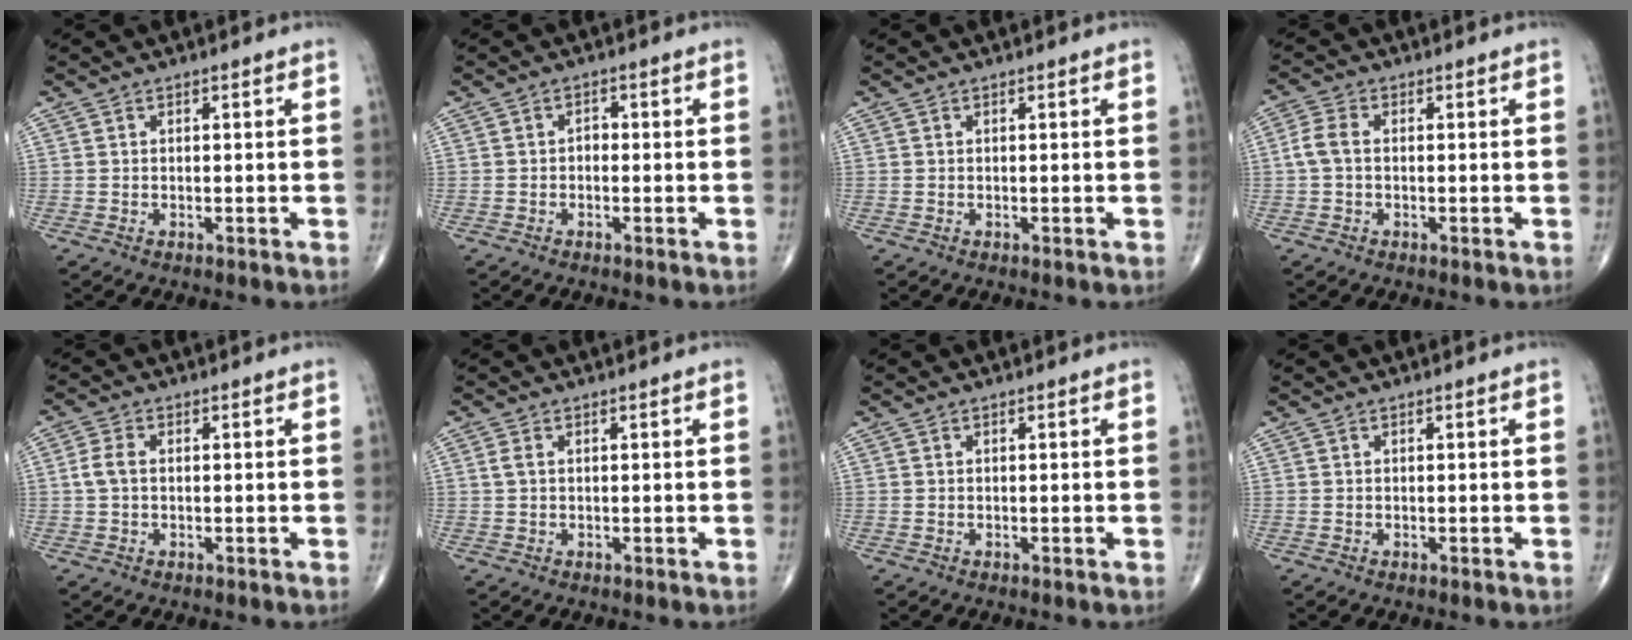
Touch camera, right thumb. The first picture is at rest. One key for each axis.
{"total": 1.4, "fx": -0.4, "fy": 1.0, "fz": 0.9, "tx": -0.004, "ty": 0.005, "tz": -0.011}
{"total": 0.0}
{"total": 3.8, "fx": -0.1, "fy": 2.3, "fz": 3.0, "tx": -0.072, "ty": 0.010, "tz": -0.008}
{"total": 3.1, "fx": 0.1, "fy": 1.9, "fz": 2.4, "tx": -0.059, "ty": 0.008, "tz": -0.001}
{"total": 1.3, "fx": 0.3, "fy": 0.7, "fz": 1.0, "tx": -0.028, "ty": 0.006, "tz": 0.006}
{"total": 0.0}
{"total": 0.0}